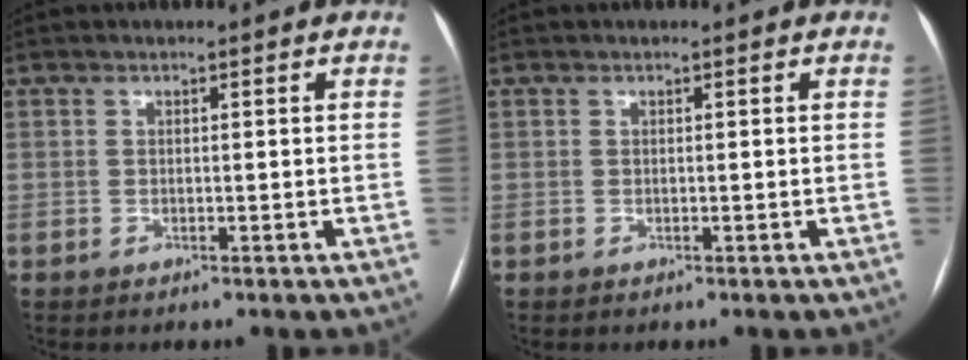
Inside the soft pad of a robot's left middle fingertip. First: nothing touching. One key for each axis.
{"total": 0.0}